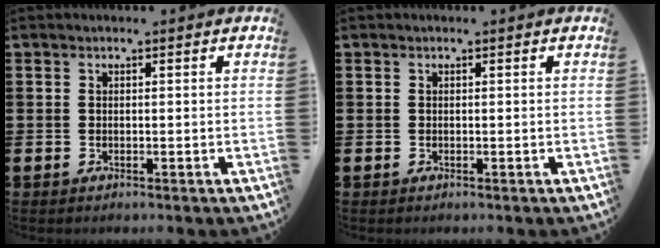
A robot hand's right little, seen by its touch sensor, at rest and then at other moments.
{"total": 0.0}